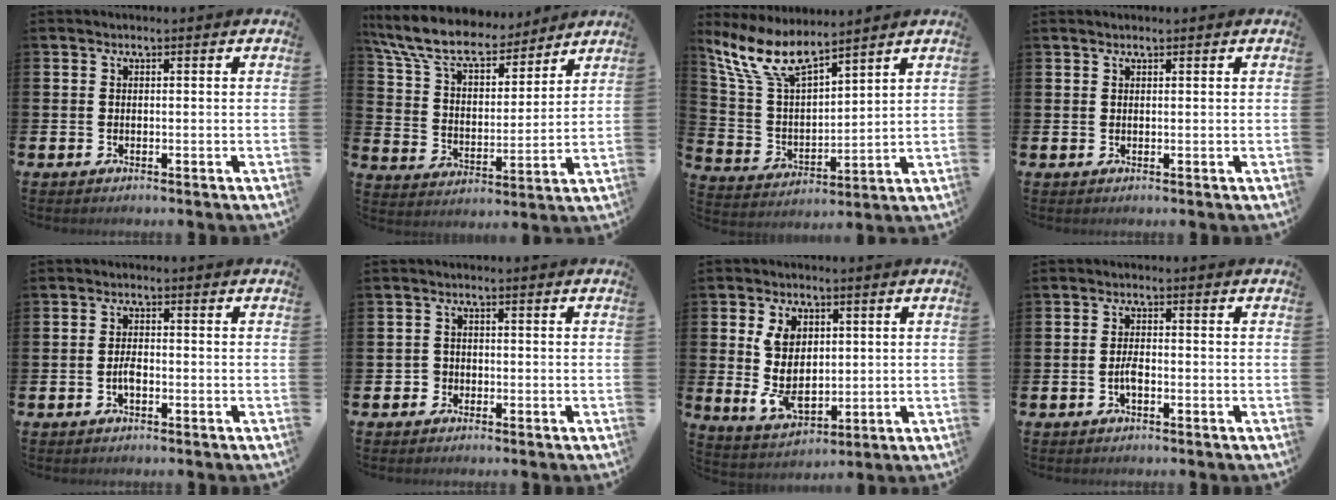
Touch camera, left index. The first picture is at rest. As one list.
[{"total": 10.5, "force": [9.3, 3.2, 3.7], "torque": [-0.114, -0.056, 0.166]}, {"total": 8.5, "force": [7.1, 2.4, 4.0], "torque": [-0.108, -0.031, 0.130]}, {"total": 0.8, "force": [0.7, 0.2, 0.1], "torque": [0.003, 0.000, 0.012]}, {"total": 1.9, "force": [-1.2, 0.7, 1.3], "torque": [-0.020, -0.001, -0.023]}, {"total": 1.8, "force": [-1.4, 1.1, -0.4], "torque": [0.008, 0.002, -0.031]}, {"total": 7.0, "force": [1.8, 4.8, 4.8], "torque": [-0.093, -0.004, 0.025]}, {"total": 1.9, "force": [-1.2, 0.6, 1.3], "torque": [-0.020, 0.000, -0.025]}]